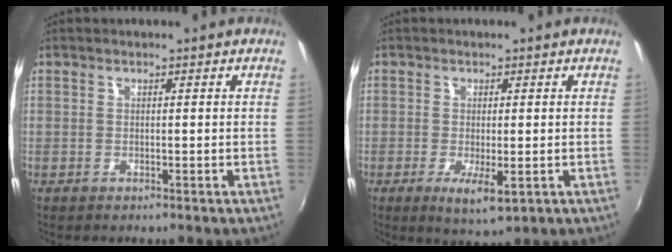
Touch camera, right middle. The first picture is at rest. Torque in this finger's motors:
{"motor_torque": [0.81, -1.33, 0.02, 0.00]}